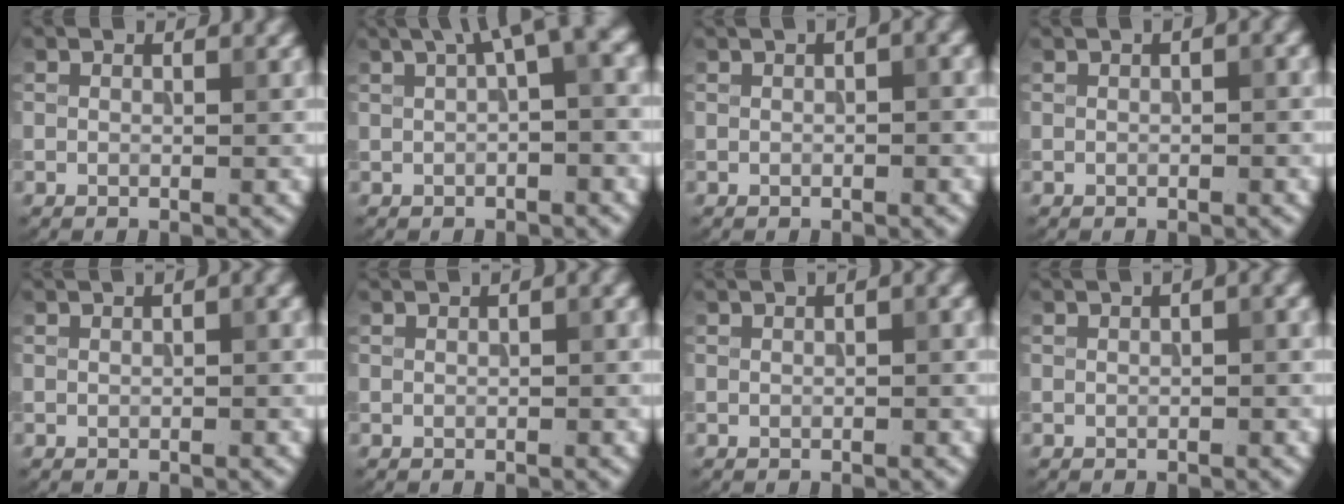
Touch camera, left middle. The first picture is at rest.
{"total": 6.0, "force": [2.2, 1.6, 5.4], "torque": [-0.065, 0.021, 0.029]}
{"total": 3.1, "force": [1.3, 0.9, 2.7], "torque": [-0.033, 0.008, 0.013]}
{"total": 1.9, "force": [0.7, 0.5, 1.7], "torque": [-0.020, 0.006, 0.008]}
{"total": 3.2, "force": [1.6, 1.0, 2.7], "torque": [-0.032, 0.011, 0.017]}
{"total": 2.9, "force": [1.5, 0.8, 2.3], "torque": [-0.027, 0.009, 0.017]}
{"total": 3.1, "force": [1.5, 0.9, 2.5], "torque": [-0.033, 0.010, 0.018]}
{"total": 3.2, "force": [1.5, 0.9, 2.7], "torque": [-0.034, 0.009, 0.017]}